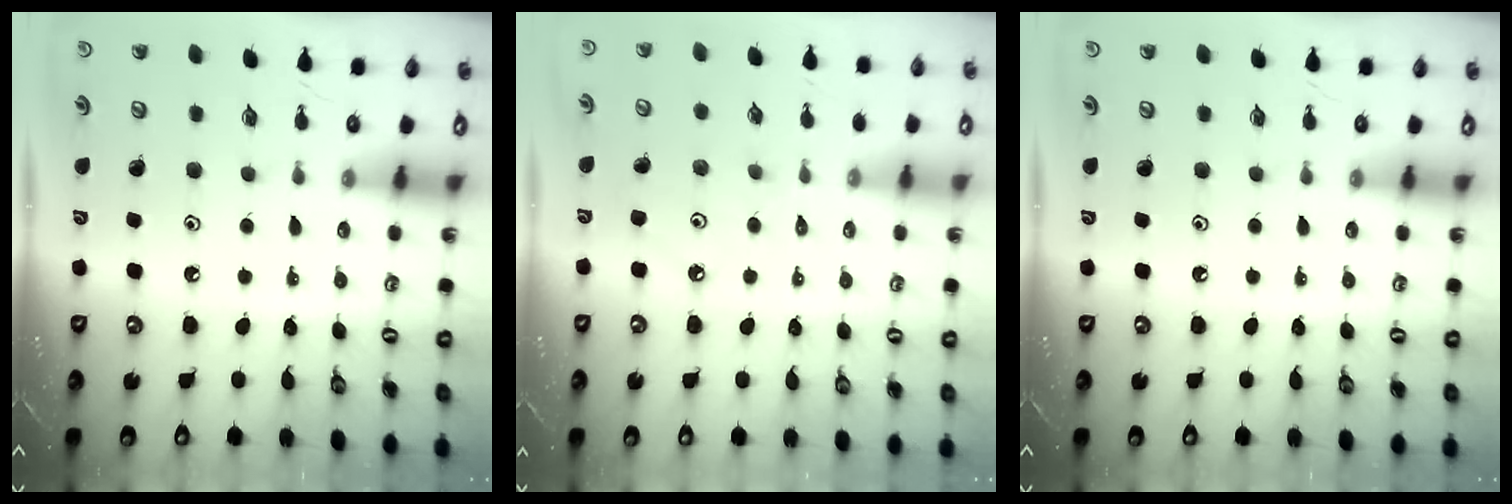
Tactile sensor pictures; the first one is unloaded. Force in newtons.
{"total": 2.8, "press": 2.8, "slide": 0.1}
{"total": 0.0}